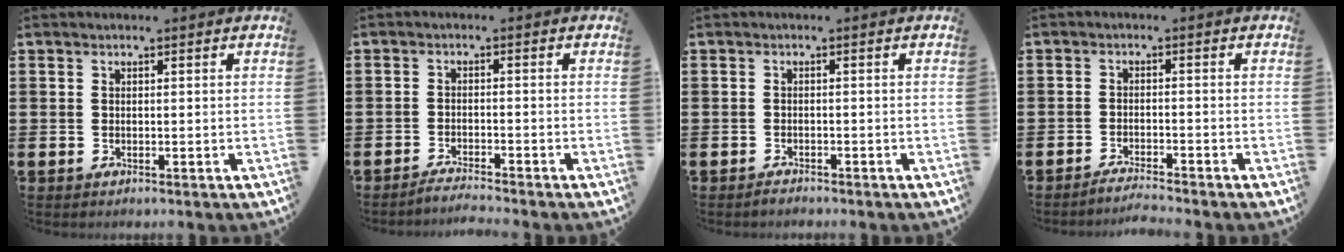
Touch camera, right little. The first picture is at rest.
{"total": 1.8, "force": [-1.8, -0.2, 0.4], "torque": [-0.007, 0.004, -0.035]}
{"total": 0.8, "force": [-0.8, 0.1, 0.1], "torque": [-0.005, -0.003, -0.016]}
{"total": 2.0, "force": [-2.0, -0.2, 0.5], "torque": [-0.007, 0.004, -0.039]}